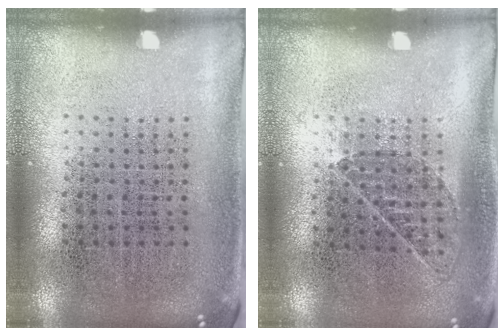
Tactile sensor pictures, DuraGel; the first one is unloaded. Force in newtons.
{"total": 0.9, "press": 0.7, "slide": 0.6}